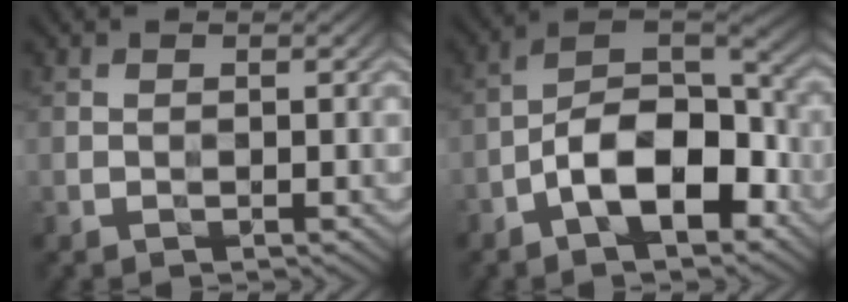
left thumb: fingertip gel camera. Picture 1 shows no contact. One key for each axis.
{"total": 11.3, "fx": -5.3, "fy": 5.1, "fz": 8.6, "tx": -0.137, "ty": 0.010, "tz": -0.107}